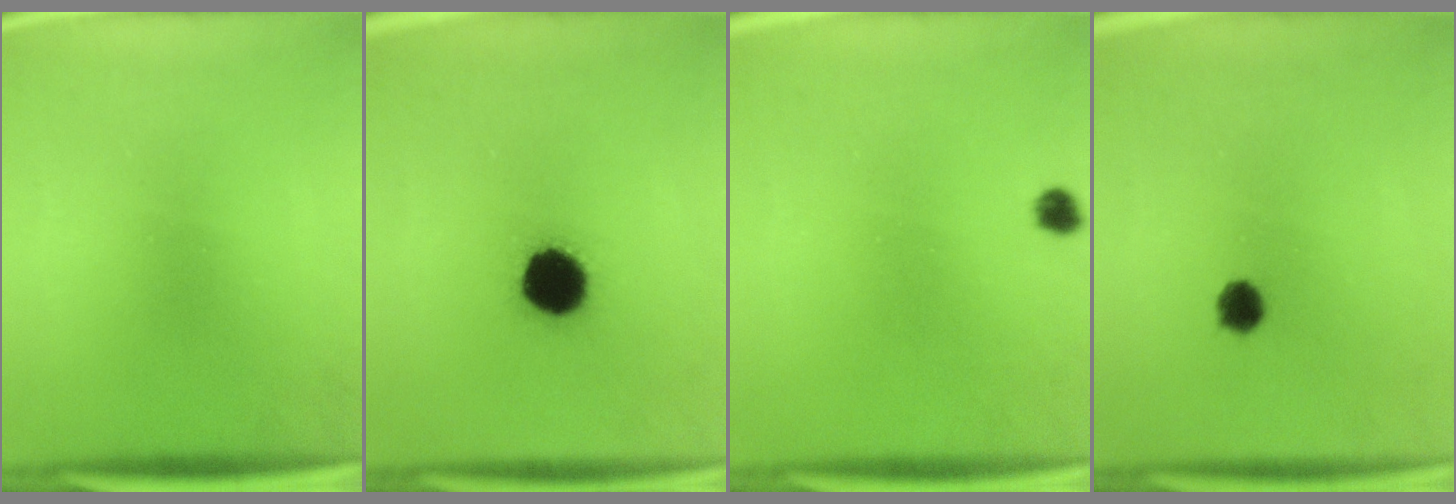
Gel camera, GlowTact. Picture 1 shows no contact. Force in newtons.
{"total": 11.6}
{"total": 1.8}
{"total": 2.9}